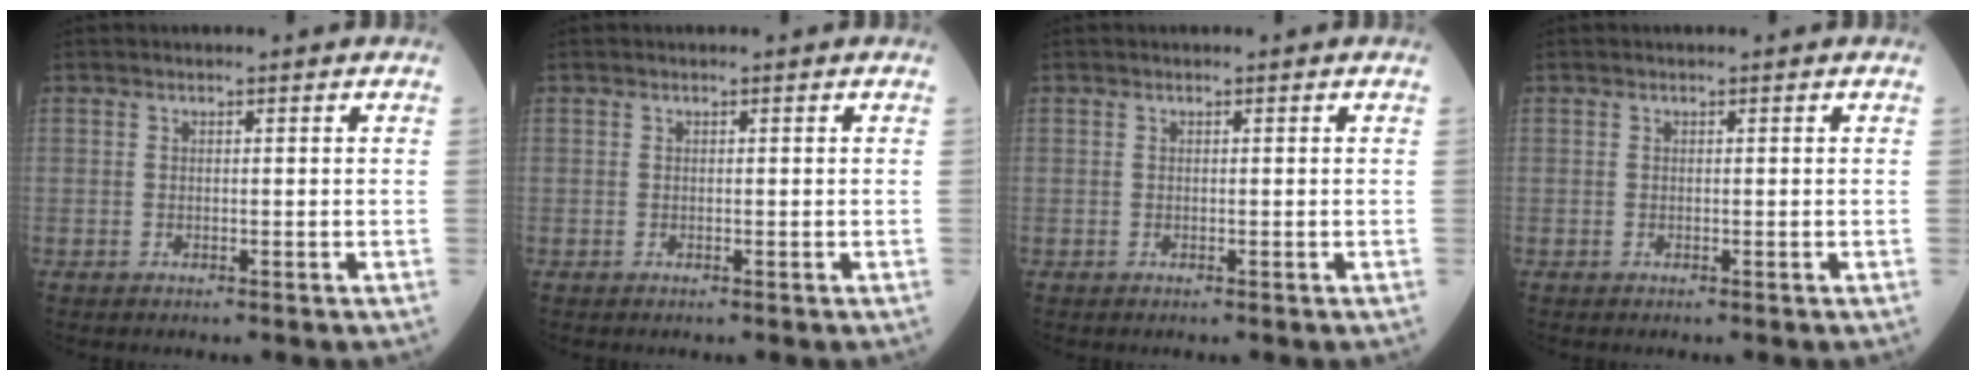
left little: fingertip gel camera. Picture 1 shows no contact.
{"total": 0.0}
{"total": 0.0}
{"total": 0.0}